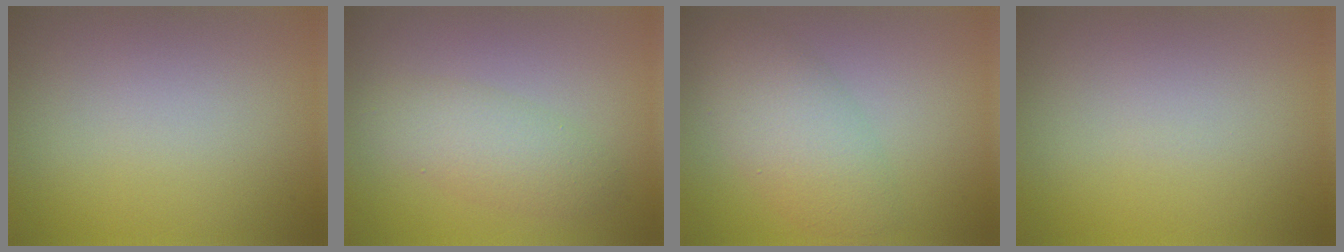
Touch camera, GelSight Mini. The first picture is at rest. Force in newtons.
{"total": 2.9, "press": 2.9, "slide": 0.1}
{"total": 4.6, "press": 4.6, "slide": 0.3}
{"total": 0.0}